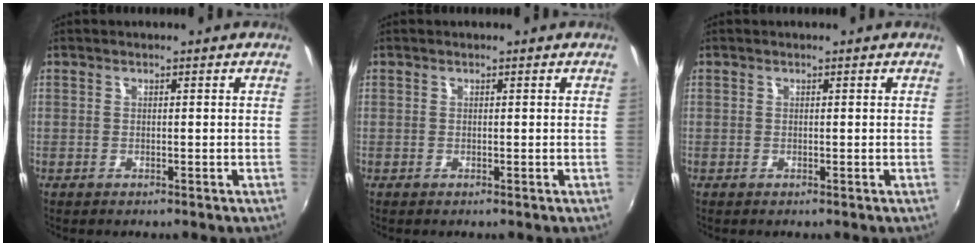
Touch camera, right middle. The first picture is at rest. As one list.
[{"total": 0.0}, {"total": 0.0}]